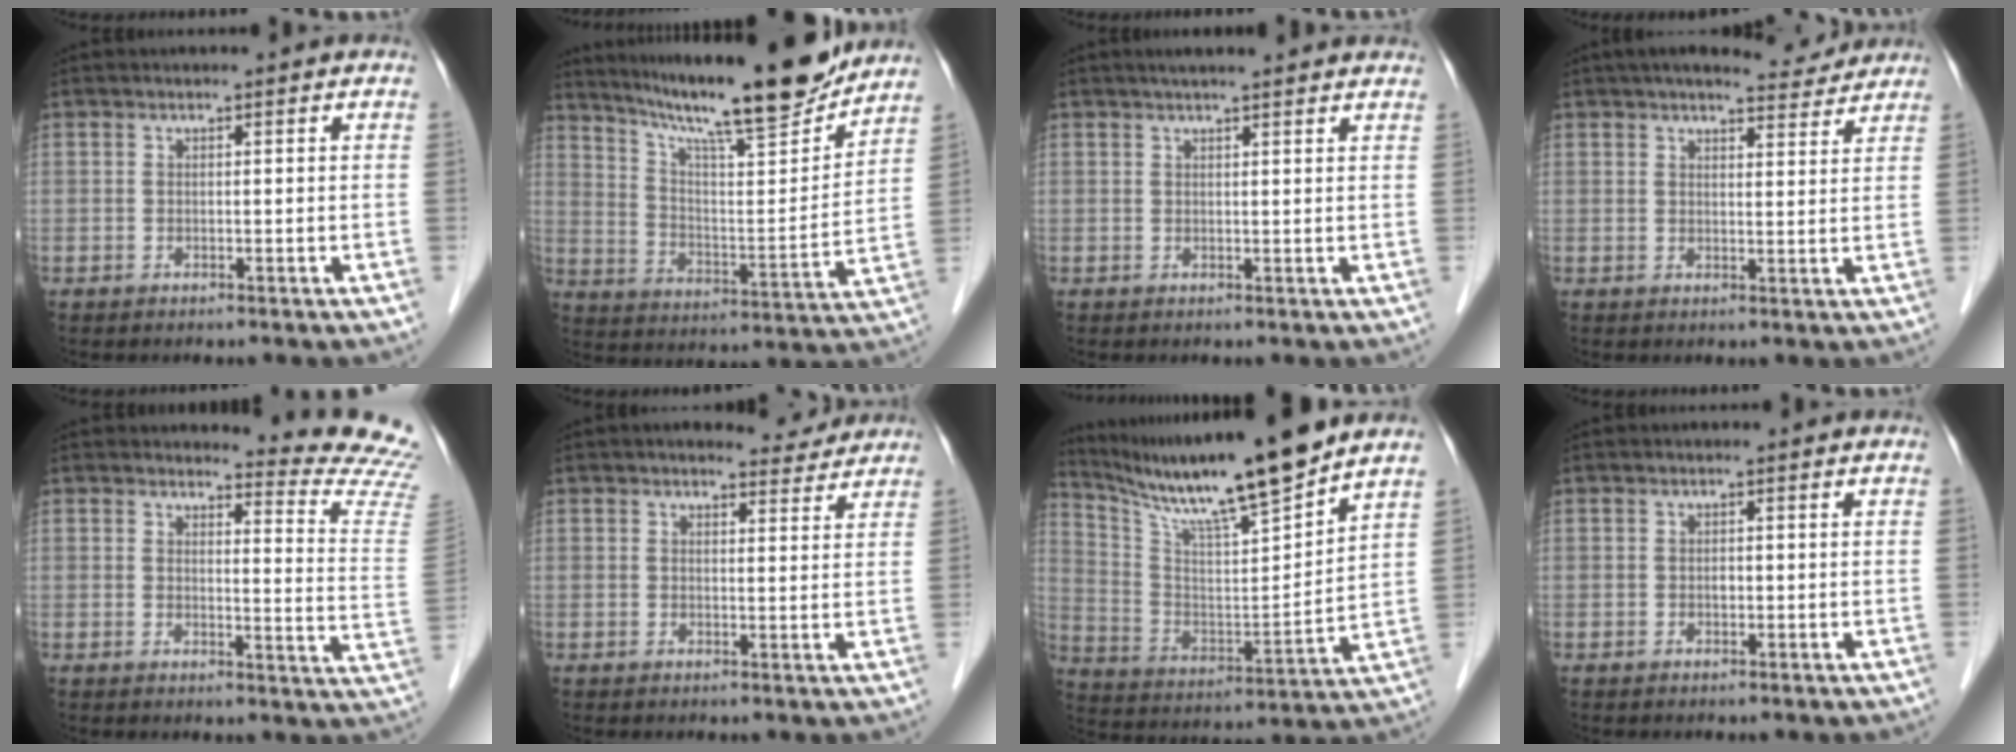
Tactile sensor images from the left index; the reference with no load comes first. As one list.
[{"total": 19.8, "force": [17.0, 1.2, 10.0], "torque": [-0.162, -0.013, 0.264]}, {"total": 8.3, "force": [7.2, 0.6, 4.2], "torque": [-0.057, 0.029, 0.083]}, {"total": 7.4, "force": [6.8, 1.4, 2.7], "torque": [-0.038, 0.012, 0.084]}, {"total": 12.3, "force": [12.3, -1.1, 0.5], "torque": [0.007, -0.142, 0.107]}, {"total": 3.7, "force": [3.5, 1.1, 0.5], "torque": [-0.008, 0.004, 0.038]}, {"total": 17.4, "force": [14.6, -0.4, 9.4], "torque": [-0.174, -0.004, 0.255]}, {"total": 0.6, "force": [-0.2, 0.4, 0.4], "torque": [-0.009, 0.002, -0.004]}]